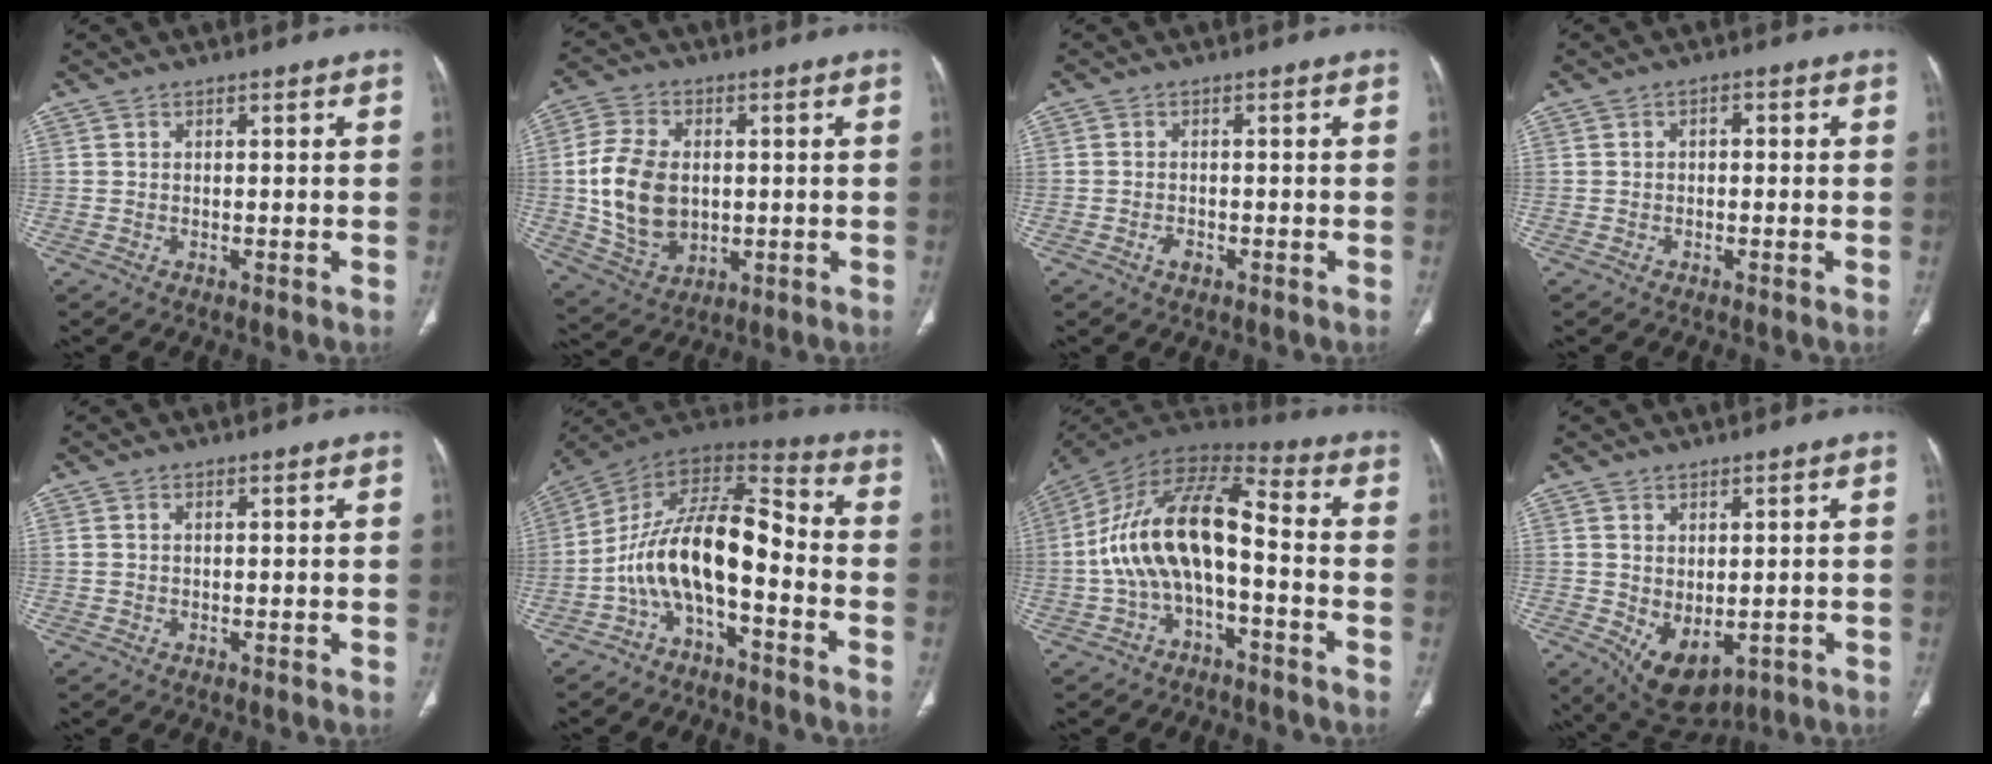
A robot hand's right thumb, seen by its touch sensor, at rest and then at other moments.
{"total": 14.1, "force": [0.1, 9.8, 10.1], "torque": [-0.185, -0.002, 0.014]}
{"total": 1.7, "force": [-0.9, 1.0, 1.1], "torque": [-0.019, 0.004, -0.016]}
{"total": 1.5, "force": [-0.1, 1.0, 1.1], "torque": [-0.008, 0.007, -0.007]}
{"total": 0.6, "force": [0.1, 0.4, 0.4], "torque": [-0.013, 0.008, 0.006]}
{"total": 15.0, "force": [-4.8, 6.3, 12.7], "torque": [-0.217, 0.095, -0.093]}
{"total": 16.2, "force": [-3.1, 7.6, 13.9], "torque": [-0.257, 0.071, -0.061]}
{"total": 8.3, "force": [-2.0, 4.9, 6.3], "torque": [-0.086, -0.002, -0.004]}